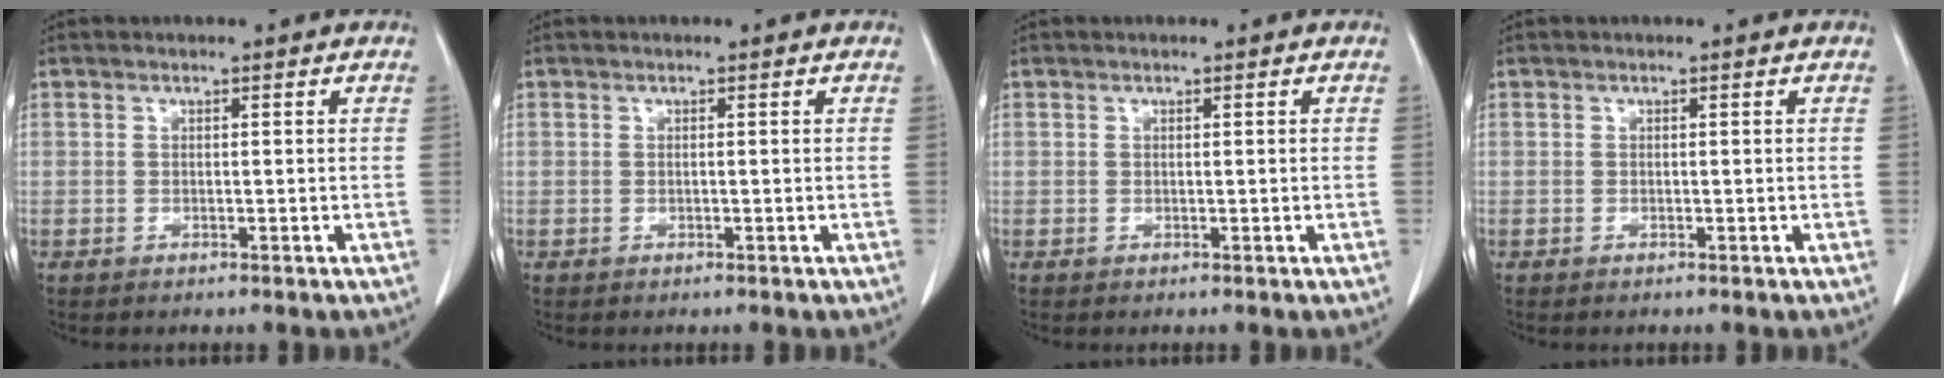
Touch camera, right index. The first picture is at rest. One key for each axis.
{"total": 0.0}
{"total": 0.0}
{"total": 0.0}